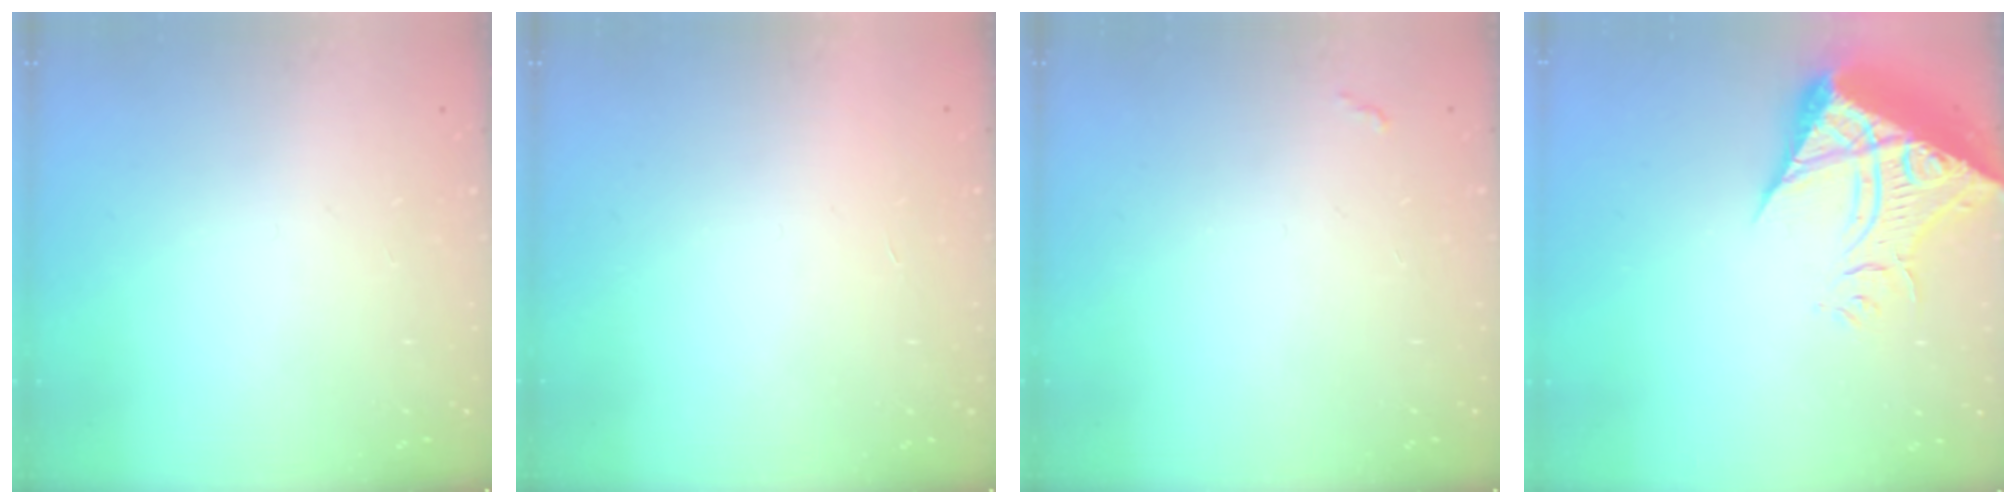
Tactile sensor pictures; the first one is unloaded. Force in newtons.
{"total": 1.6, "press": 1.6, "slide": 0.1}
{"total": 2.8, "press": 2.8, "slide": 0.4}
{"total": 19.4, "press": 19.3, "slide": 2.1}